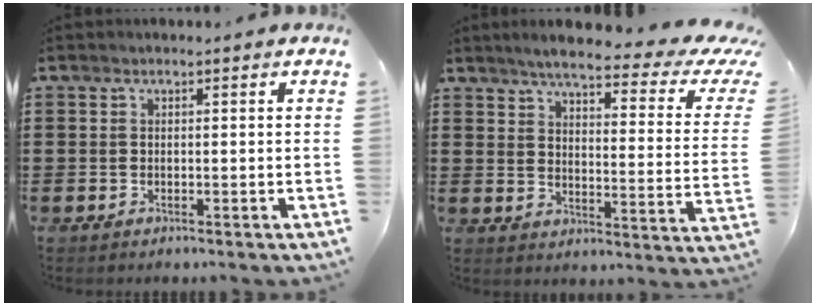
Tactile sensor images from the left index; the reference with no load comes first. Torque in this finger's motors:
{"motor_torque": [2.14, 0.00, 0.03, -0.03]}